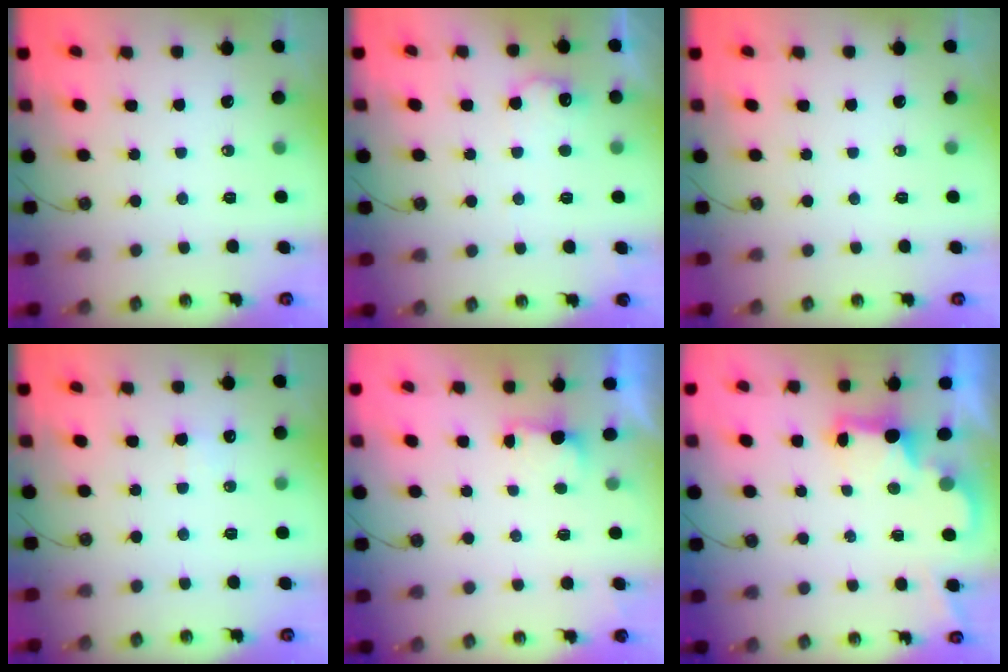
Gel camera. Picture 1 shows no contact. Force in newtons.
{"total": 9.3, "press": 9.3, "slide": 0.5}
{"total": 0.0}
{"total": 5.2, "press": 5.0, "slide": 1.2}
{"total": 2.2, "press": 2.0, "slide": 0.9}
{"total": 2.3, "press": 2.2, "slide": 0.7}